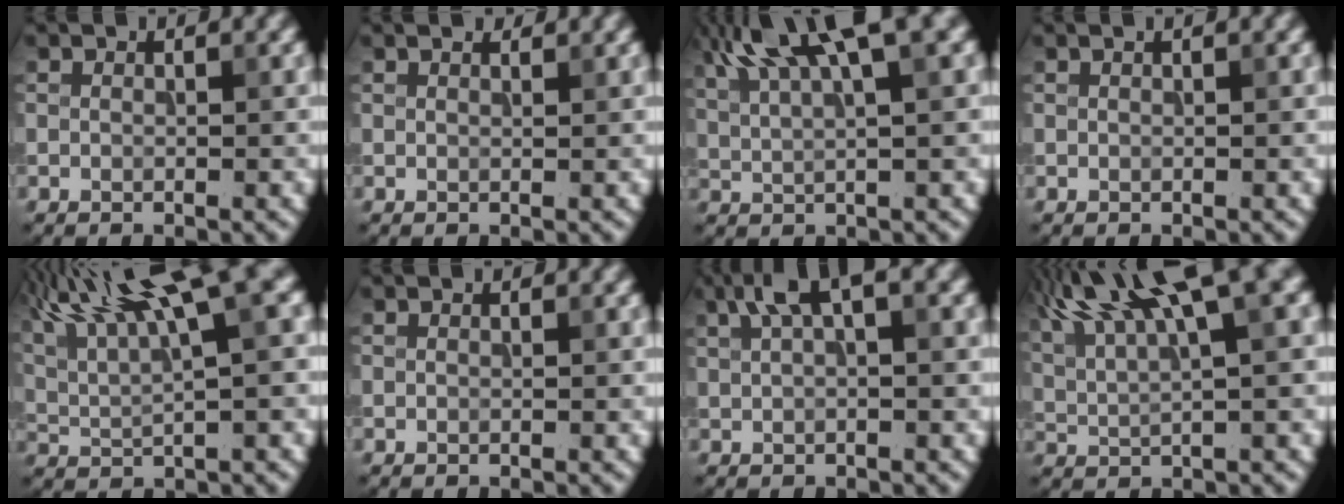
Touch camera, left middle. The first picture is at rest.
{"total": 1.2, "force": [1.1, 0.2, 0.4], "torque": [-0.013, 0.000, 0.010]}
{"total": 10.2, "force": [5.5, 2.8, 8.1], "torque": [-0.145, 0.024, 0.094]}
{"total": 0.6, "force": [0.3, 0.1, 0.4], "torque": [-0.005, 0.003, 0.004]}
{"total": 12.5, "force": [6.7, 3.1, 10.0], "torque": [-0.163, 0.025, 0.115]}
{"total": 0.0}
{"total": 4.5, "force": [2.1, 1.3, 3.7], "torque": [-0.071, 0.014, 0.036]}
{"total": 13.9, "force": [7.3, 4.0, 11.1], "torque": [-0.185, 0.030, 0.120]}